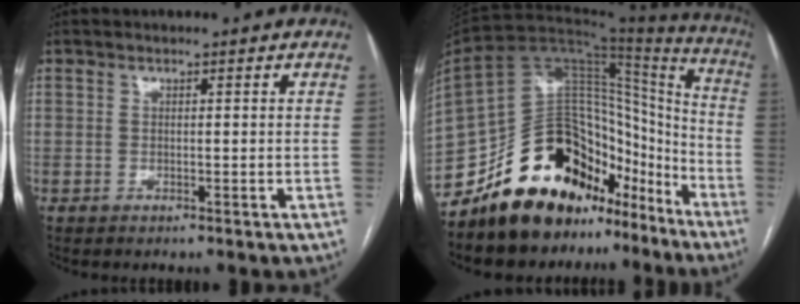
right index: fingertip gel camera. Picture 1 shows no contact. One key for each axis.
{"total": 23.7, "fx": -17.4, "fy": 12.4, "fz": 10.4, "tx": -0.160, "ty": 0.073, "tz": -0.275}